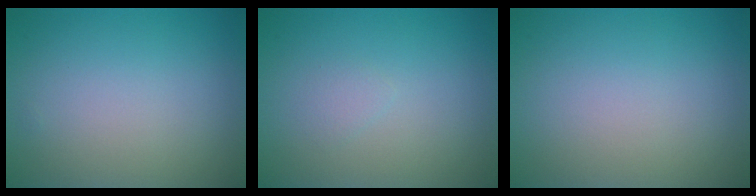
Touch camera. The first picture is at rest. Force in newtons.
{"total": 0.7, "press": 0.7, "slide": 0.1}
{"total": 0.0}